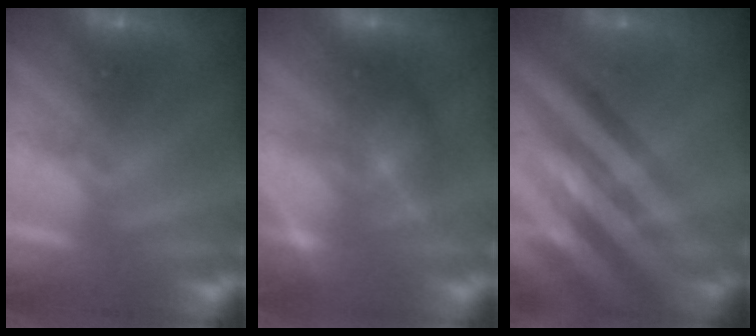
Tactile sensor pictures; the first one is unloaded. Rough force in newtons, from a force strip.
{"total": 3.9}
{"total": 2.4}